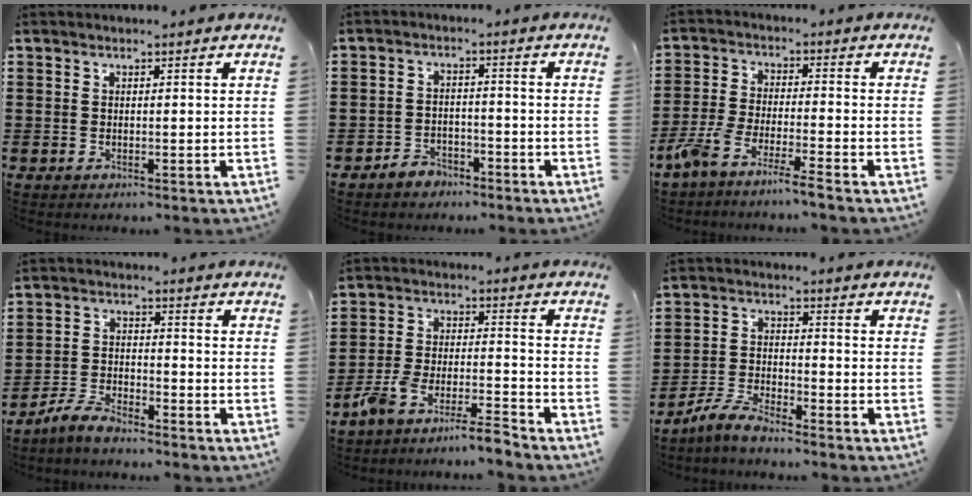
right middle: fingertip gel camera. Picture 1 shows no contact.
{"total": 2.9, "force": [-2.6, 1.1, 0.3], "torque": [-0.012, 0.007, -0.055]}
{"total": 5.5, "force": [-5.0, -0.5, 2.4], "torque": [-0.072, -0.022, -0.103]}
{"total": 4.6, "force": [-4.3, 0.7, 1.6], "torque": [-0.048, 0.000, -0.090]}
{"total": 6.7, "force": [-6.3, -0.3, 2.1], "torque": [-0.051, -0.007, -0.127]}
{"total": 5.2, "force": [-4.8, 0.5, 2.0], "torque": [-0.061, -0.006, -0.101]}